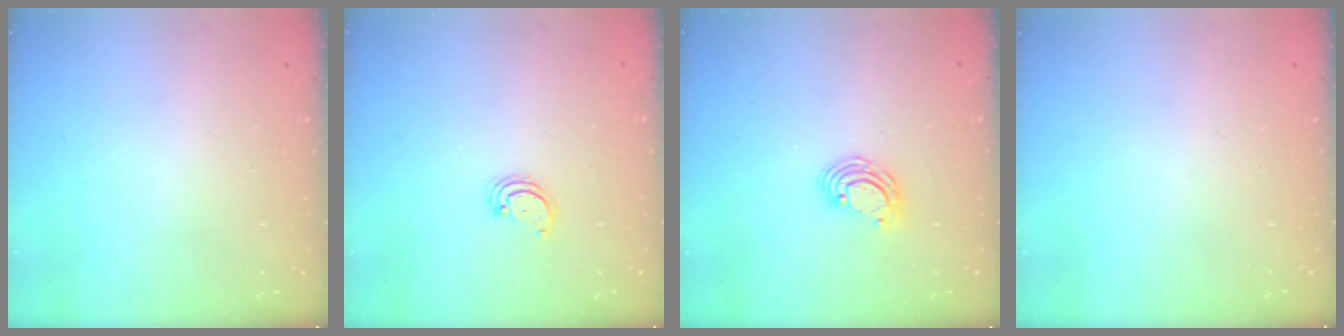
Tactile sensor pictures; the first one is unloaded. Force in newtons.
{"total": 2.5, "press": 2.5, "slide": 0.3}
{"total": 6.5, "press": 6.5, "slide": 0.6}
{"total": 0.0}